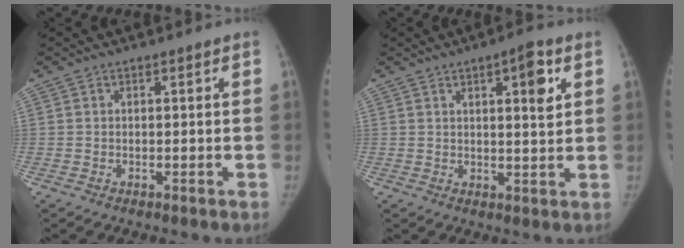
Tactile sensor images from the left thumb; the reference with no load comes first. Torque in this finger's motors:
{"motor_torque": [-0.49, -0.06, -0.82, 0.48, -0.24]}